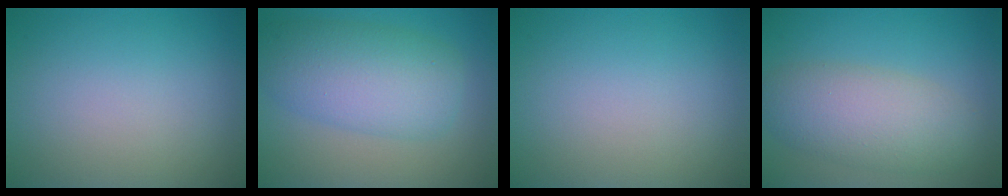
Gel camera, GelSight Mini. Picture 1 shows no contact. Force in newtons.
{"total": 7.0, "press": 7.0, "slide": 0.2}
{"total": 0.0}
{"total": 5.6, "press": 5.6, "slide": 0.4}